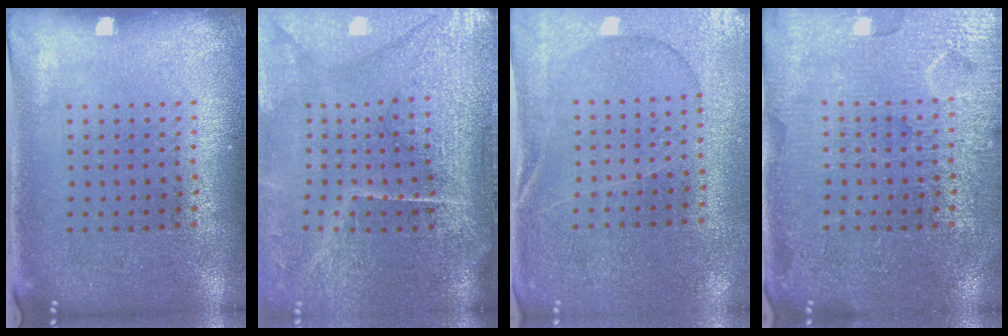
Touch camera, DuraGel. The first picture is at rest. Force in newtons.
{"total": 4.8, "press": 4.0, "slide": 2.7}
{"total": 0.6, "press": 0.5, "slide": 0.3}
{"total": 3.8, "press": 3.8, "slide": 0.7}